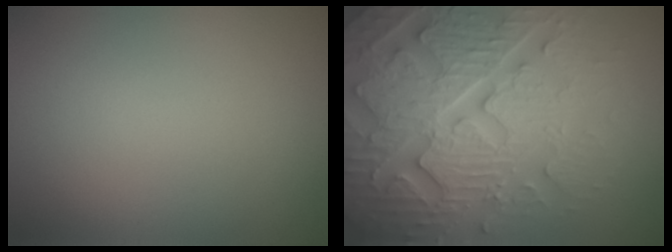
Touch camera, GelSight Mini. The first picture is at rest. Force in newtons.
{"total": 8.2, "press": 7.9, "slide": 1.8}